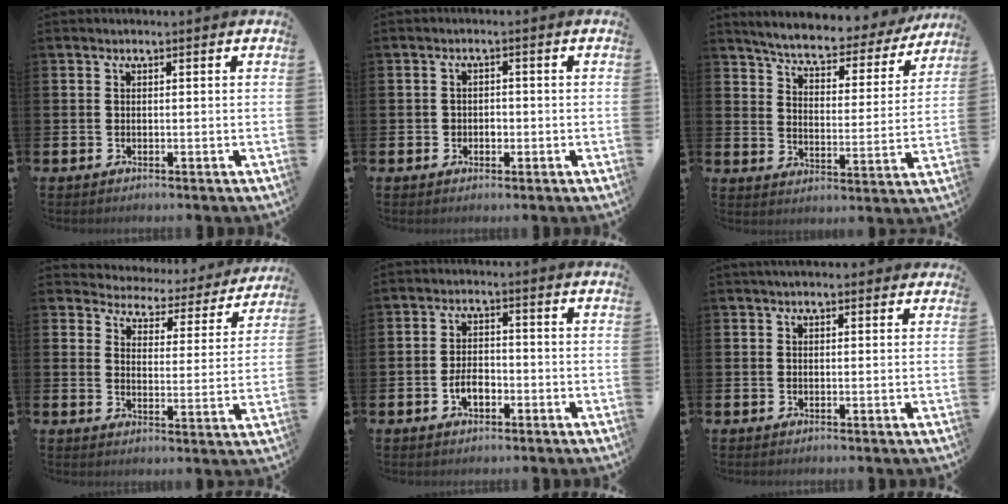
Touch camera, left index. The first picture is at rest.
{"total": 1.5, "force": [-0.3, 1.3, 0.6], "torque": [-0.002, 0.001, -0.010]}
{"total": 5.8, "force": [5.5, 0.9, 1.7], "torque": [-0.062, -0.041, 0.089]}
{"total": 3.7, "force": [3.4, 1.4, 0.1], "torque": [-0.022, -0.037, 0.050]}
{"total": 3.3, "force": [-1.2, 1.9, 2.4], "torque": [-0.033, 0.001, -0.026]}
{"total": 1.4, "force": [1.1, 0.5, 0.6], "torque": [-0.009, 0.006, 0.019]}